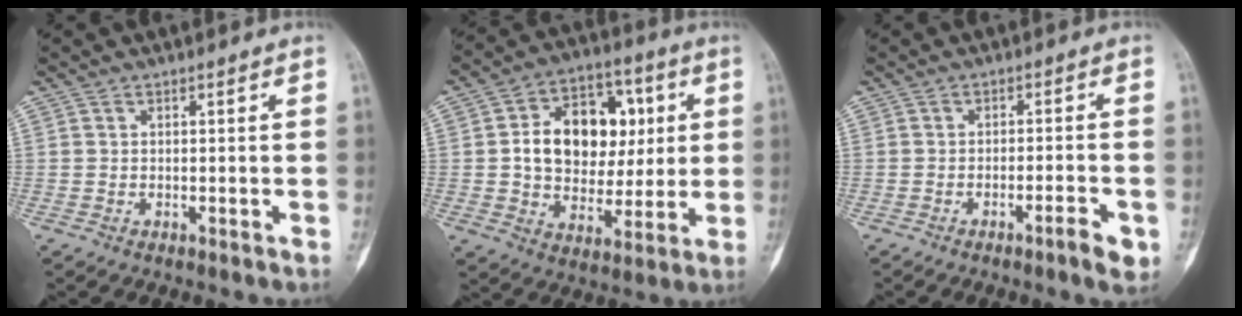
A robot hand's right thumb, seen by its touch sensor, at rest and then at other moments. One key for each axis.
{"total": 18.3, "fx": 2.7, "fy": 13.3, "fz": 12.3, "tx": -0.147, "ty": 0.017, "tz": 0.044}
{"total": 4.5, "fx": -2.3, "fy": 0.7, "fz": 3.8, "tx": -0.054, "ty": 0.011, "tz": -0.035}